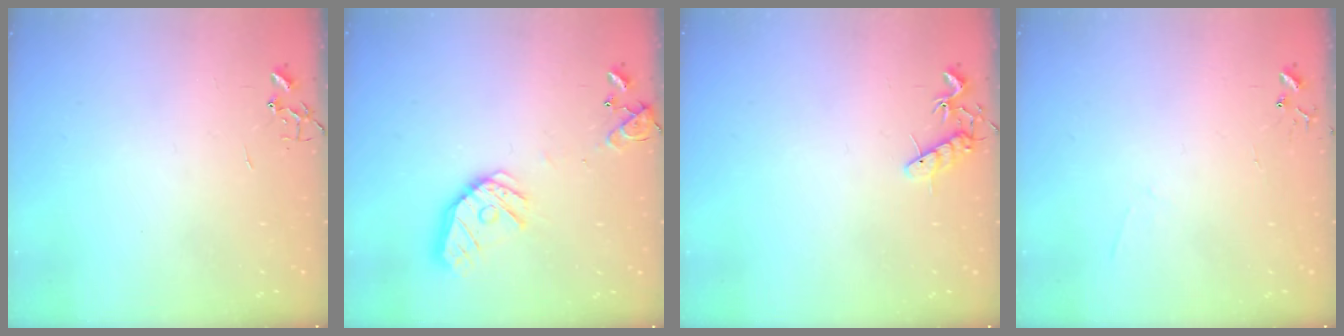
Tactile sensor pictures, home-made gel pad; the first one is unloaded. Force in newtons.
{"total": 15.8, "press": 15.5, "slide": 2.5}
{"total": 7.5, "press": 7.4, "slide": 0.6}
{"total": 4.4, "press": 4.4, "slide": 0.4}